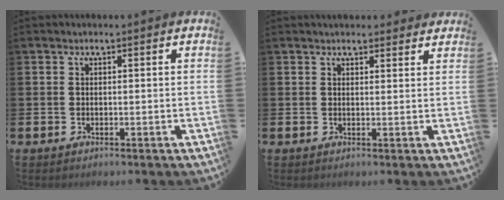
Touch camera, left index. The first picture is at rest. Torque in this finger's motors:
{"motor_torque": [1.06, -1.08, 0.56, 0.11]}